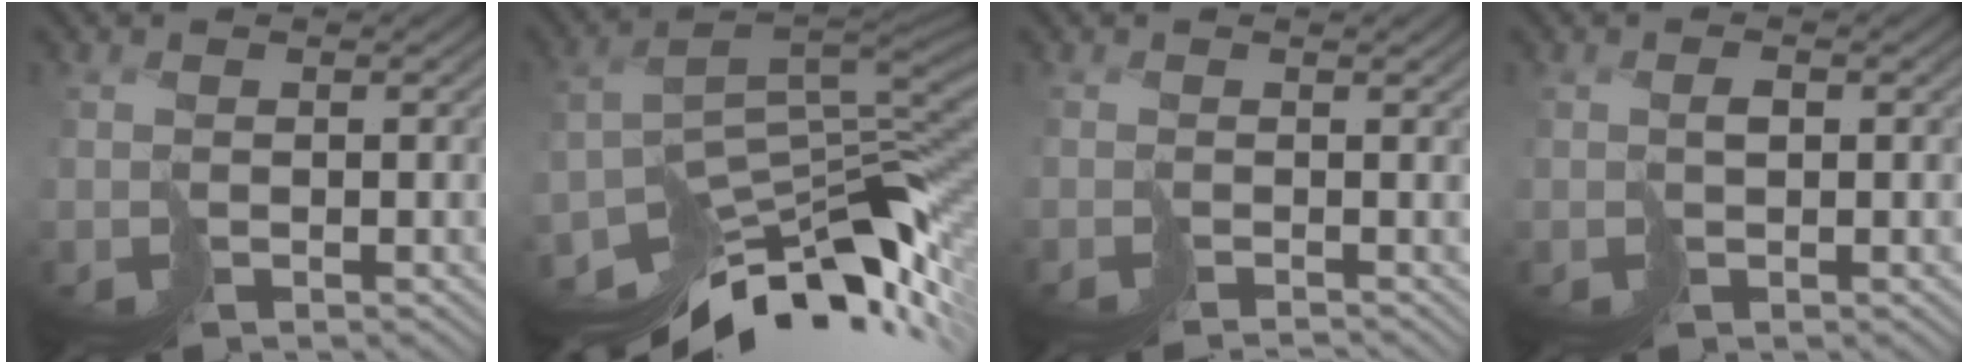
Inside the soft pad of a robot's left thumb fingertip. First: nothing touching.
{"total": 12.8, "force": [-7.3, 4.9, 9.3], "torque": [-0.155, -0.007, -0.118]}
{"total": 1.5, "force": [-1.0, -0.7, 0.9], "torque": [0.002, -0.005, -0.014]}
{"total": 0.5, "force": [0.4, -0.2, 0.2], "torque": [-0.002, 0.006, 0.013]}